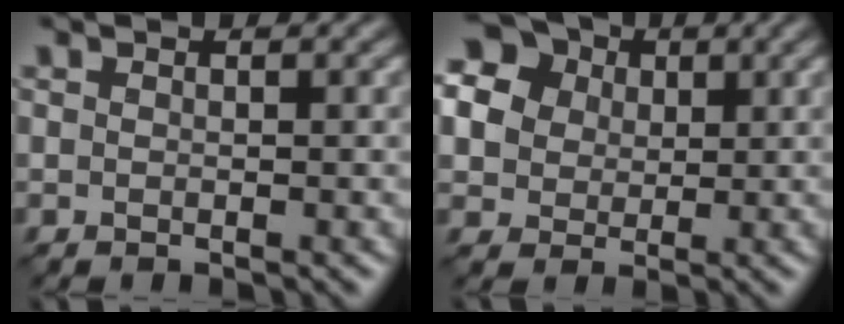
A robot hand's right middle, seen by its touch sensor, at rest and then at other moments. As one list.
[{"total": 14.0, "force": [5.5, 11.5, 5.7], "torque": [-0.163, 0.040, 0.088]}]